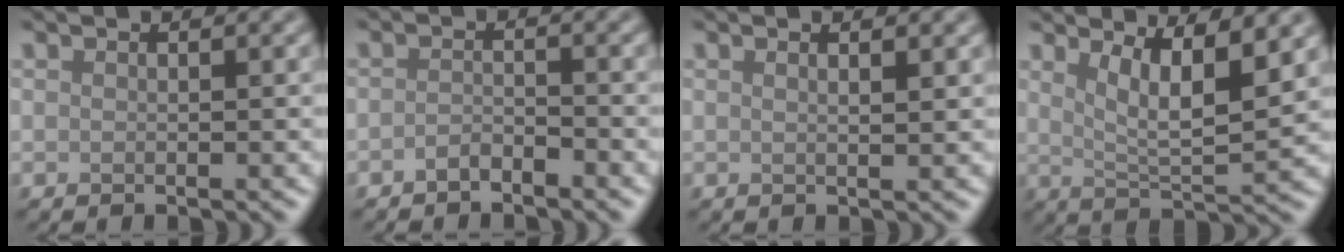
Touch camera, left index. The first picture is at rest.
{"total": 1.4, "force": [-1.1, 0.4, 0.7], "torque": [-0.016, 0.005, -0.024]}
{"total": 2.3, "force": [1.2, 0.8, 1.8], "torque": [-0.009, 0.002, -0.002]}
{"total": 5.8, "force": [2.8, 1.5, 4.9], "torque": [-0.081, -0.008, 0.051]}